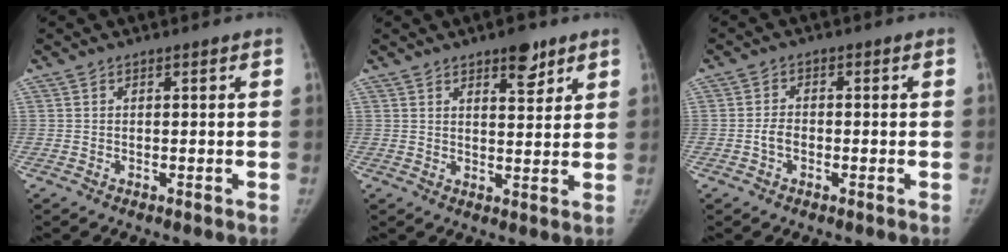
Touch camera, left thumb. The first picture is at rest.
{"total": 5.6, "force": [3.6, 2.3, 3.6], "torque": [-0.030, -0.023, 0.052]}
{"total": 2.8, "force": [-1.1, 2.0, 1.7], "torque": [-0.024, 0.012, -0.022]}